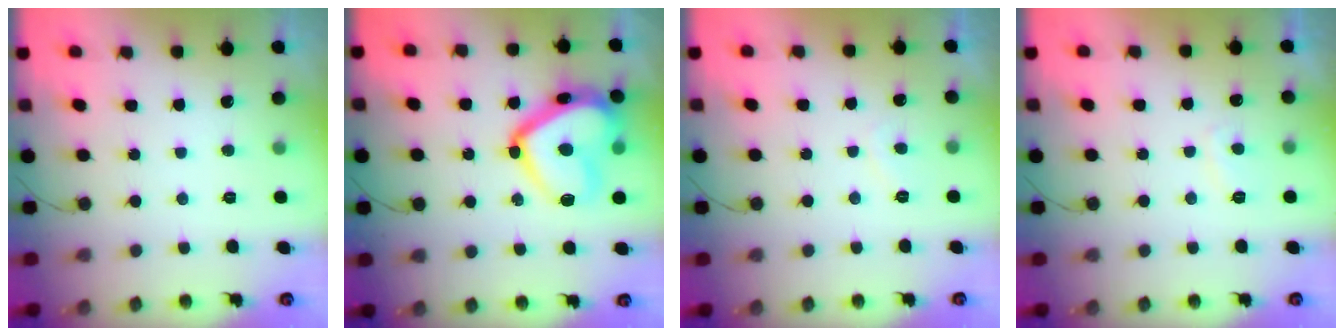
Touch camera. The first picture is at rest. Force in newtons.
{"total": 20.7, "press": 20.6, "slide": 1.2}
{"total": 1.4, "press": 1.3, "slide": 0.6}
{"total": 3.4, "press": 3.3, "slide": 0.8}